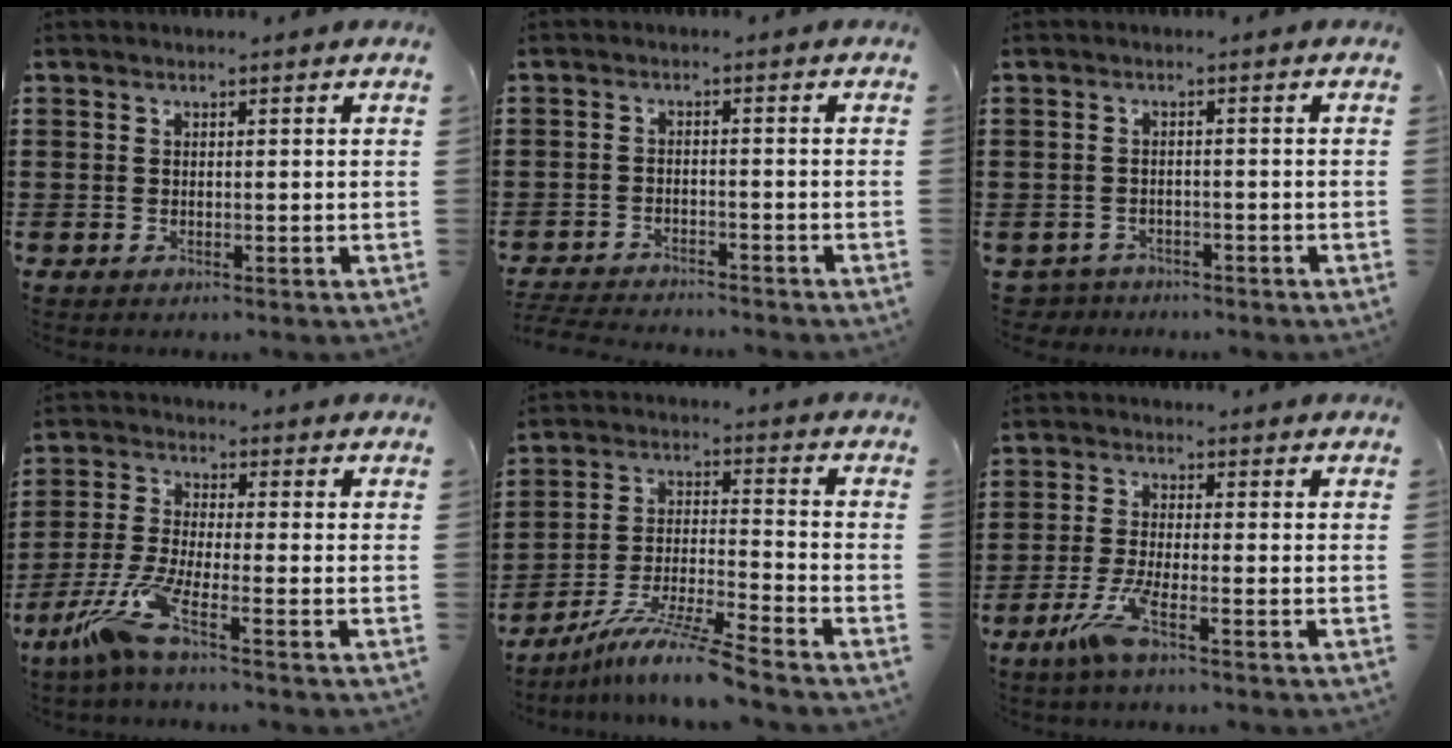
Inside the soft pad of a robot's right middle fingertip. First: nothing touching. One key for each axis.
{"total": 3.4, "fx": -3.4, "fy": 0.1, "fz": 0.3, "tx": -0.016, "ty": -0.006, "tz": -0.073}
{"total": 1.9, "fx": -1.9, "fy": 0.4, "fz": -0.1, "tx": -0.007, "ty": -0.003, "tz": -0.043}
{"total": 7.0, "fx": -4.5, "fy": 0.5, "fz": 5.3, "tx": -0.134, "ty": -0.021, "tz": -0.092}
{"total": 9.2, "fx": -7.7, "fy": -0.4, "fz": 5.0, "tx": -0.100, "ty": -0.006, "tz": -0.151}
{"total": 5.4, "fx": -2.9, "fy": 0.5, "fz": 4.6, "tx": -0.109, "ty": -0.018, "tz": -0.057}